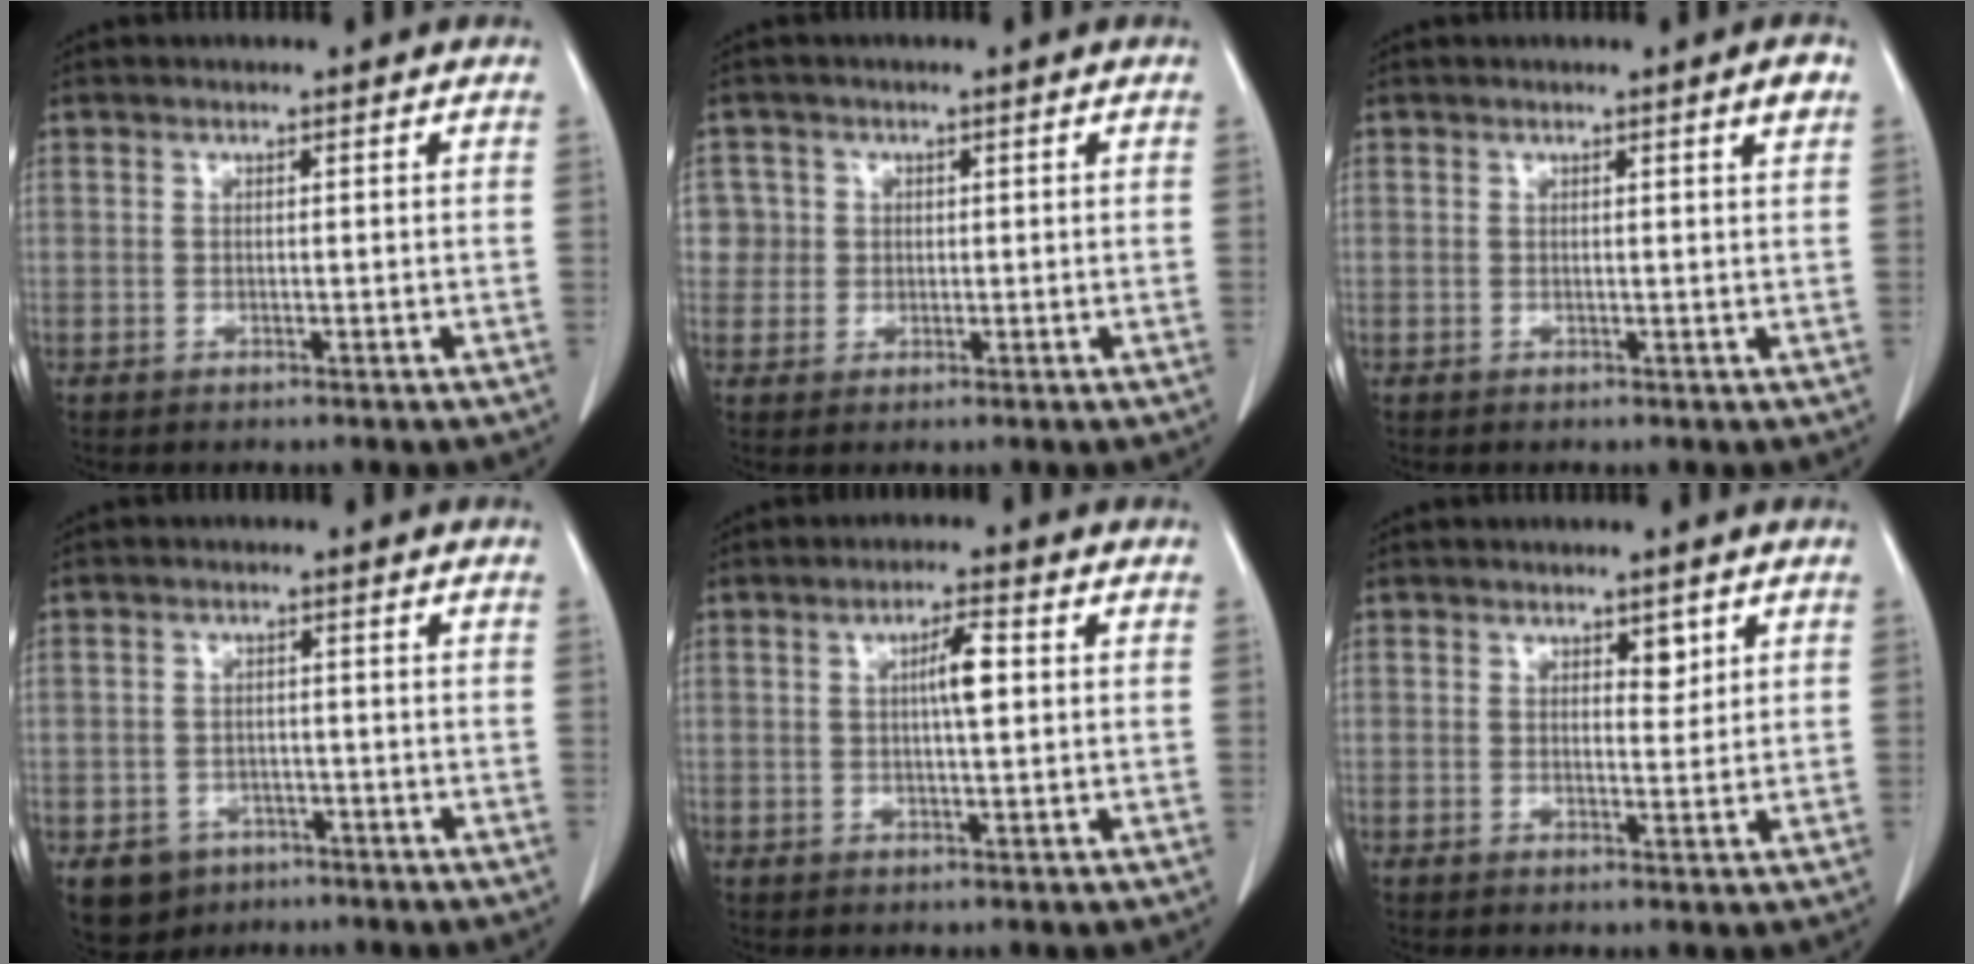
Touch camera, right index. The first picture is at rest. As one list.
[{"total": 3.2, "force": [0.6, 3.1, -0.3], "torque": [0.026, 0.007, 0.008]}, {"total": 1.8, "force": [0.9, -0.2, 1.5], "torque": [-0.019, -0.003, 0.011]}, {"total": 5.3, "force": [-3.0, 4.3, 1.1], "torque": [-0.020, 0.005, -0.037]}, {"total": 4.1, "force": [0.6, 0.6, 4.0], "torque": [-0.069, 0.005, 0.008]}, {"total": 2.1, "force": [1.2, 1.1, 1.4], "torque": [-0.016, -0.004, 0.019]}]